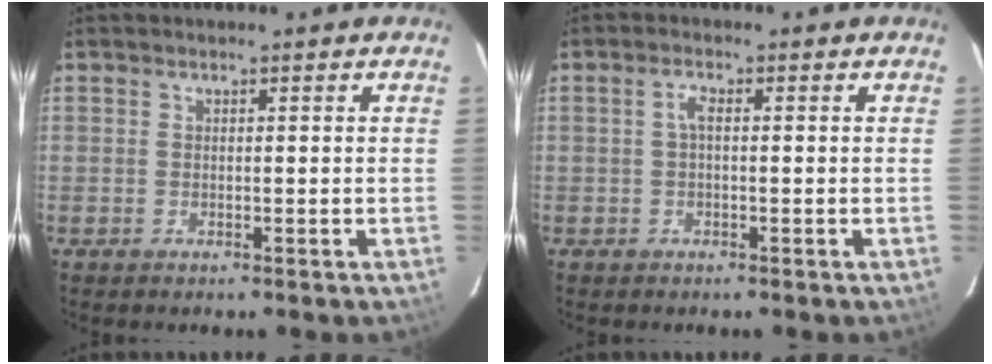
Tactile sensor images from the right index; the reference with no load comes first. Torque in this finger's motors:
{"motor_torque": [0.17, -0.04, 0.13, 0.05]}